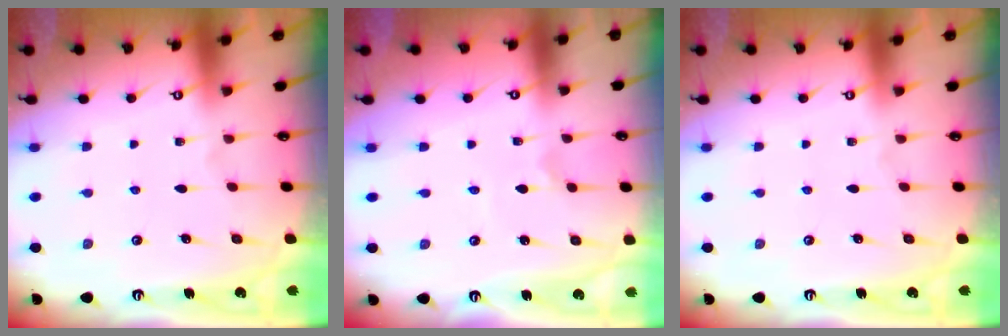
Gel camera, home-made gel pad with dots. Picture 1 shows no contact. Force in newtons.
{"total": 0.8, "press": 0.7, "slide": 0.2}
{"total": 0.0}